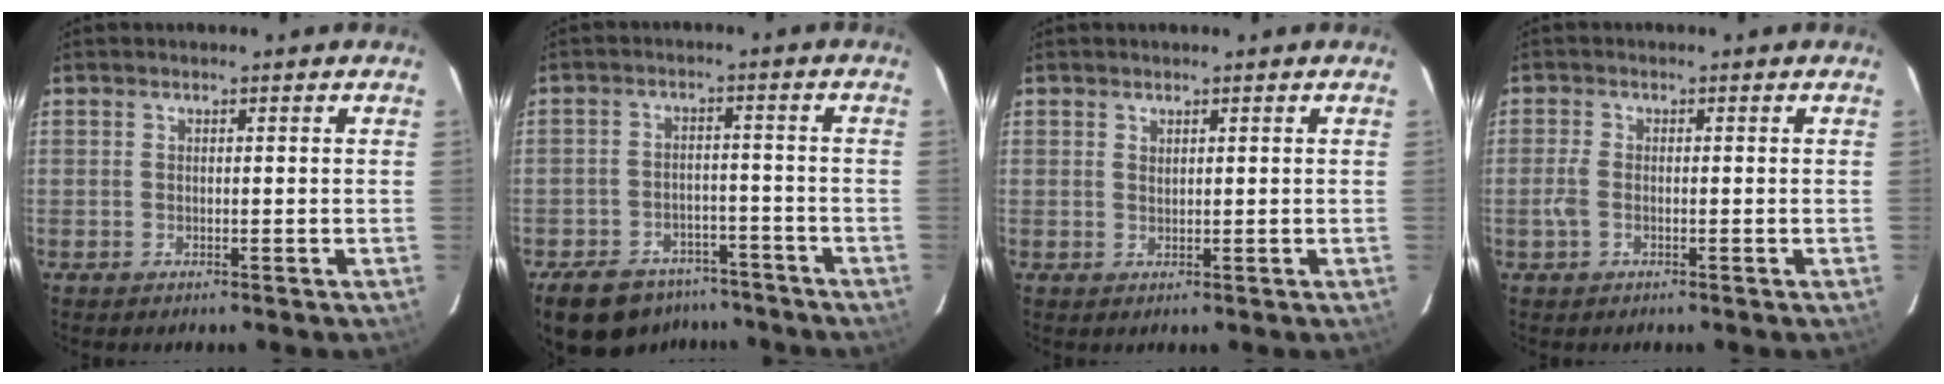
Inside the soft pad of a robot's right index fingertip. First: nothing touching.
{"total": 16.6, "force": [-12.3, 9.0, 6.6], "torque": [-0.165, 0.010, -0.168]}
{"total": 0.7, "force": [0.6, 0.3, 0.2], "torque": [-0.003, 0.001, 0.012]}
{"total": 2.4, "force": [-0.8, 1.3, 1.9], "torque": [-0.047, 0.001, -0.016]}